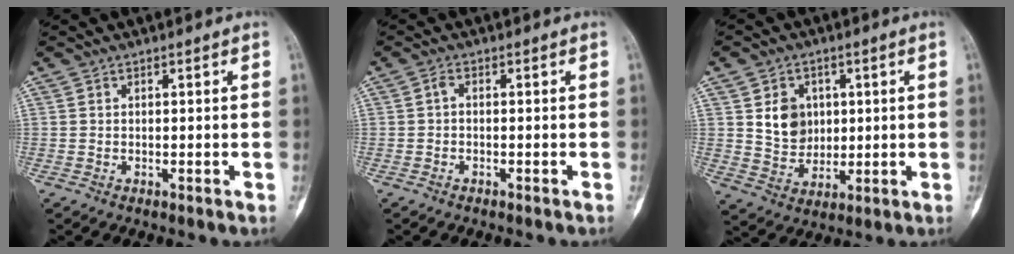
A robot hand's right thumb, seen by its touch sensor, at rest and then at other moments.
{"total": 1.1, "force": [-0.3, 0.5, 0.9], "torque": [-0.018, 0.006, -0.009]}
{"total": 8.2, "force": [2.0, 6.8, 4.2], "torque": [-0.036, -0.012, 0.043]}